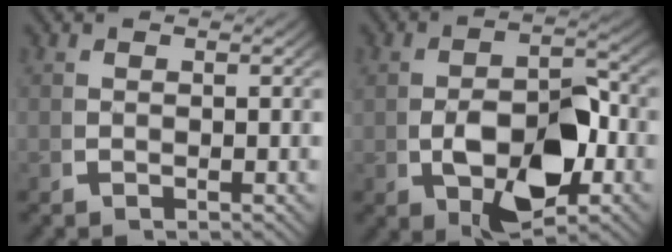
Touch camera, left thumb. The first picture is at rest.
{"total": 9.0, "force": [-0.9, 4.6, 7.7], "torque": [-0.140, -0.015, -0.003]}